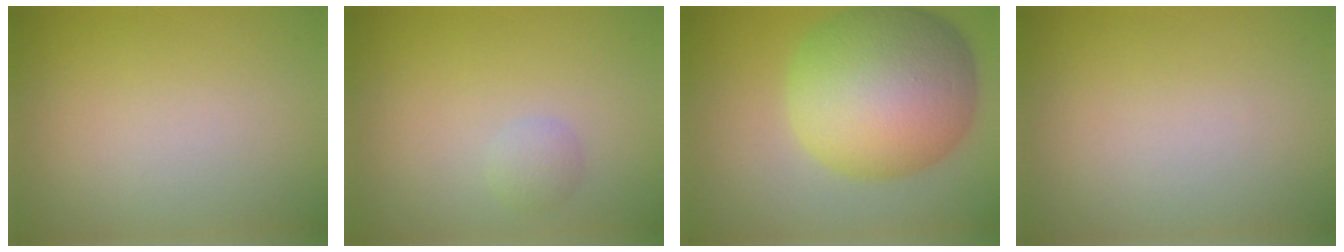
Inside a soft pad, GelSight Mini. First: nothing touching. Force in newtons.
{"total": 1.2, "press": 1.2, "slide": 0.1}
{"total": 14.3, "press": 14.3, "slide": 0.2}
{"total": 0.0}